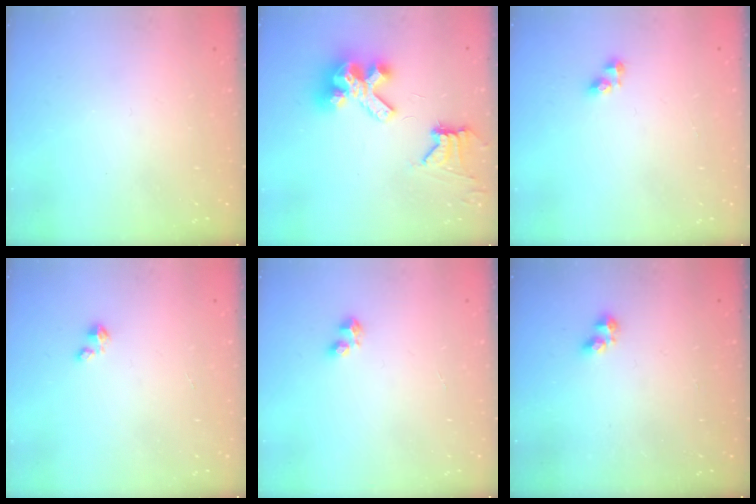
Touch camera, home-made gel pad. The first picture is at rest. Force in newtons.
{"total": 11.8, "press": 11.7, "slide": 1.4}
{"total": 3.3, "press": 3.3, "slide": 0.4}
{"total": 1.4, "press": 1.4, "slide": 0.2}
{"total": 3.1, "press": 3.1, "slide": 0.5}
{"total": 2.8, "press": 2.7, "slide": 0.5}